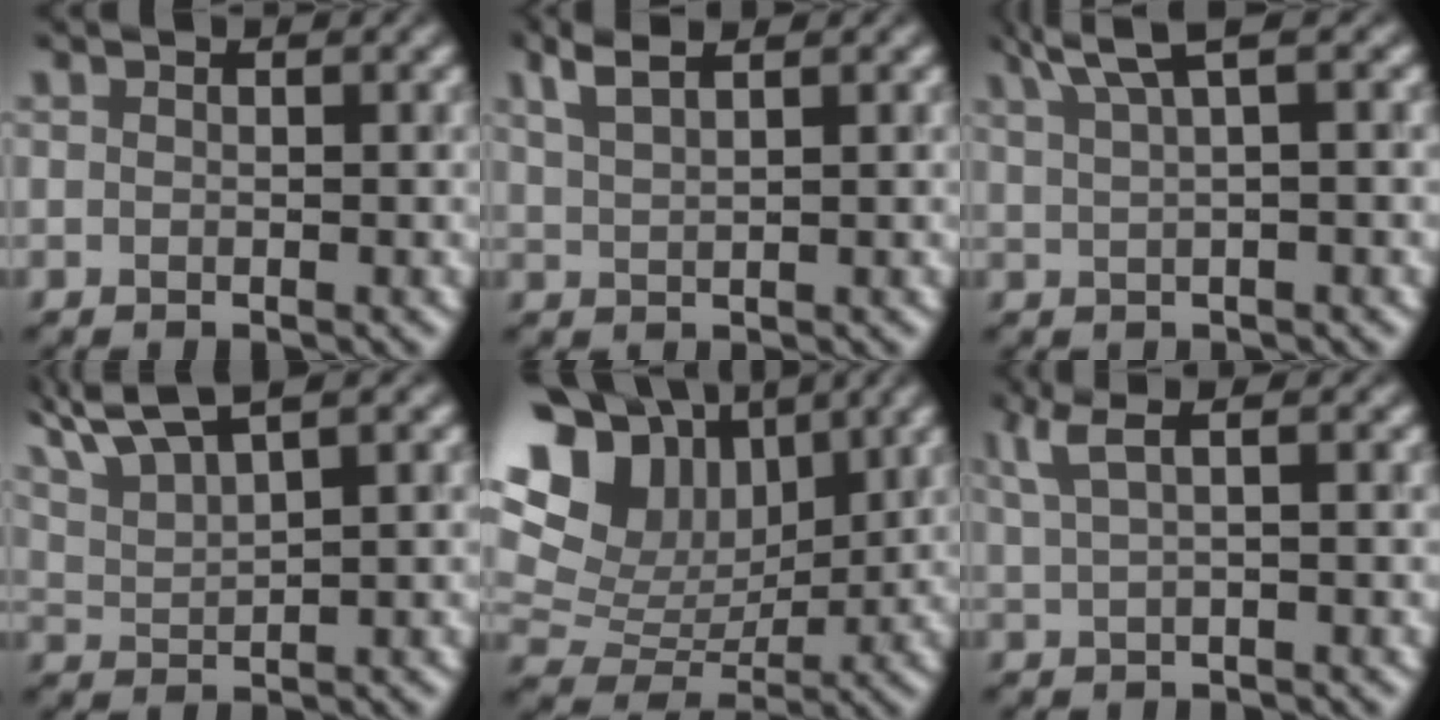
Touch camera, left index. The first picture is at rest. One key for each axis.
{"total": 2.3, "fx": 1.8, "fy": 0.3, "fz": 1.3, "tx": -0.021, "ty": 0.013, "tz": 0.037}
{"total": 3.7, "fx": 2.5, "fy": 0.5, "fz": 2.7, "tx": -0.036, "ty": 0.016, "tz": 0.046}
{"total": 5.4, "fx": 4.6, "fy": 0.7, "fz": 2.8, "tx": -0.064, "ty": 0.022, "tz": 0.085}
{"total": 15.9, "fx": 6.9, "fy": 12.0, "fz": 7.9, "tx": -0.197, "ty": 0.037, "tz": 0.118}
{"total": 2.6, "fx": 1.4, "fy": 0.5, "fz": 2.1, "tx": -0.034, "ty": 0.006, "tz": 0.025}